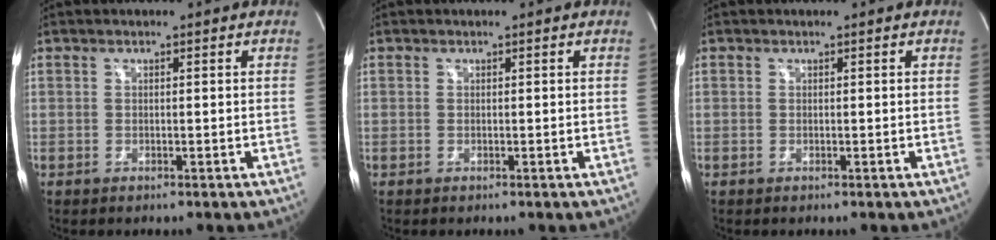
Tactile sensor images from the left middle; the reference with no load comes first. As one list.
[{"total": 0.0}, {"total": 0.0}]